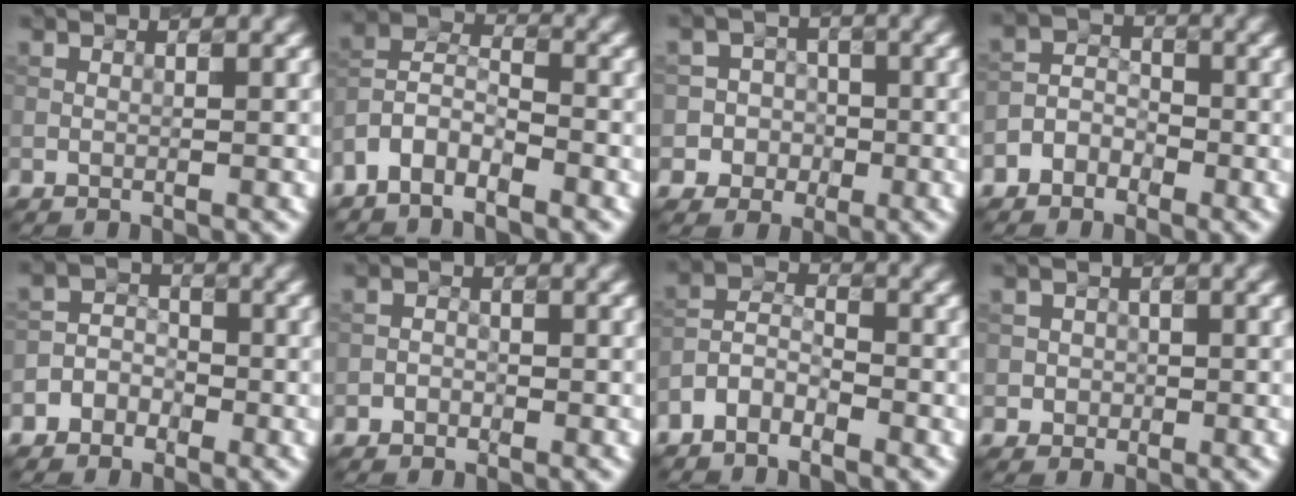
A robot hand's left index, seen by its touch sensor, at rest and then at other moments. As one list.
[{"total": 4.1, "force": [-2.8, 2.0, 2.2], "torque": [-0.043, 0.008, -0.064]}, {"total": 4.9, "force": [-1.6, 4.6, 0.1], "torque": [0.025, 0.012, -0.045]}, {"total": 2.5, "force": [-1.6, 1.8, 0.7], "torque": [-0.005, 0.015, -0.034]}, {"total": 2.6, "force": [-1.5, 2.1, 0.4], "torque": [0.019, 0.013, -0.039]}, {"total": 0.9, "force": [-0.5, 0.7, 0.1], "torque": [0.006, 0.004, -0.013]}, {"total": 3.0, "force": [-2.2, 1.5, 1.3], "torque": [-0.026, 0.011, -0.053]}, {"total": 1.7, "force": [-0.2, 1.6, 0.1], "torque": [0.020, 0.003, -0.012]}]